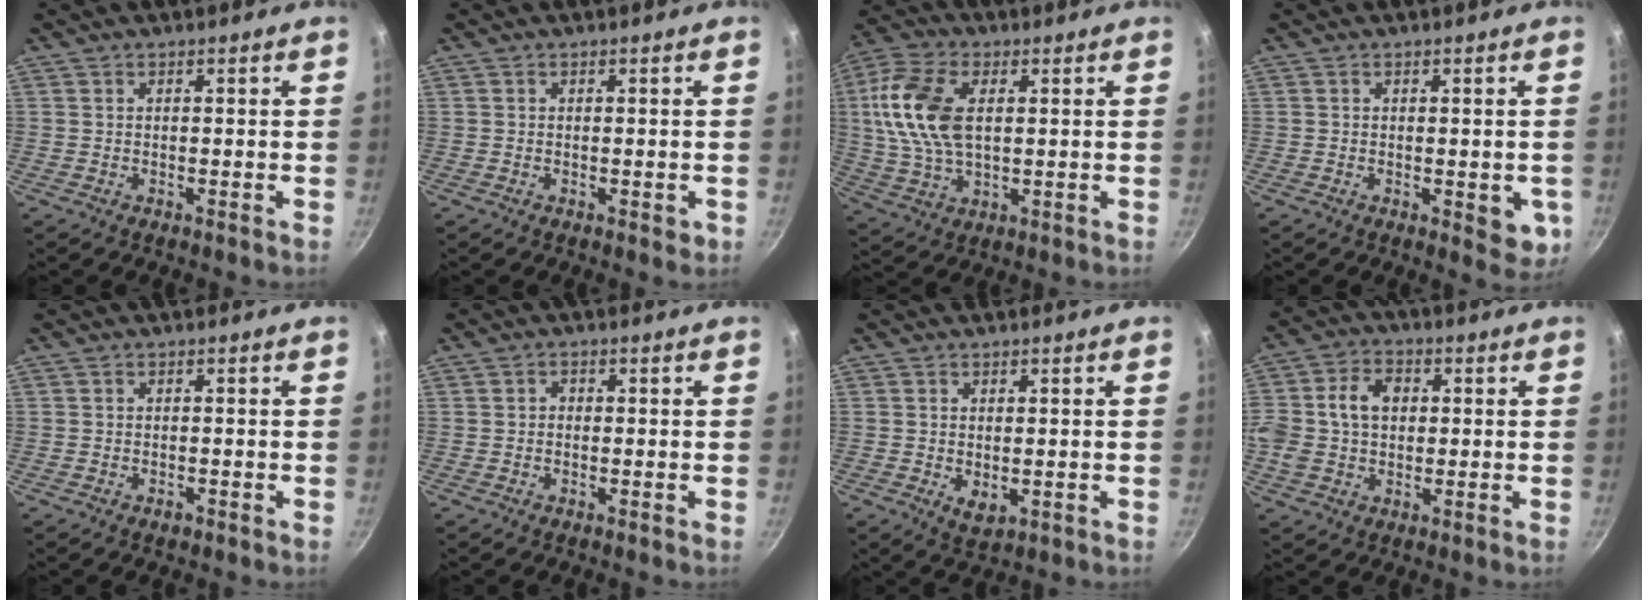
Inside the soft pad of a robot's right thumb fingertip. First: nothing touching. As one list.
[{"total": 1.3, "force": [-0.3, 0.9, 0.9], "torque": [-0.008, 0.002, -0.003]}, {"total": 15.0, "force": [2.6, 8.8, 12.0], "torque": [-0.231, 0.005, 0.043]}, {"total": 5.3, "force": [-1.0, 2.8, 4.4], "torque": [-0.041, -0.006, -0.011]}, {"total": 1.2, "force": [-0.7, 0.7, 0.6], "torque": [-0.011, 0.004, -0.011]}, {"total": 1.1, "force": [-0.2, 1.0, 0.5], "torque": [-0.007, 0.006, -0.004]}, {"total": 3.6, "force": [-0.3, 2.3, 2.8], "torque": [-0.045, -0.012, 0.000]}, {"total": 11.0, "force": [1.2, 8.4, 7.0], "torque": [-0.123, 0.017, 0.009]}]